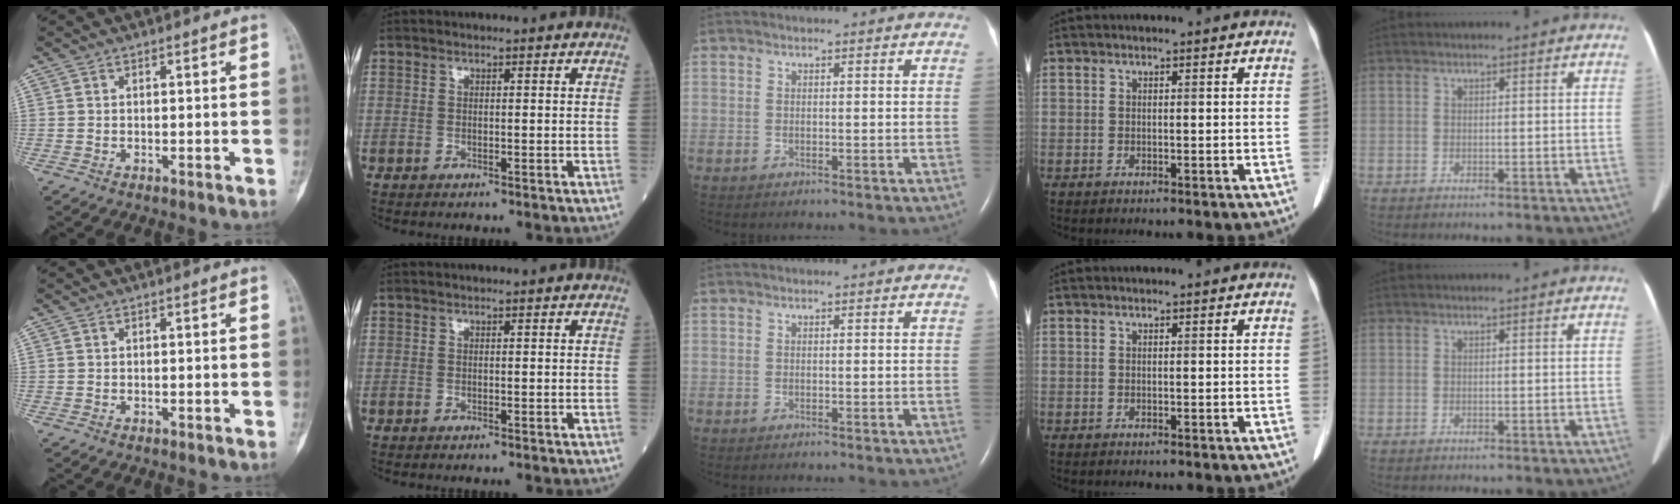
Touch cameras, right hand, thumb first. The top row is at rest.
{}